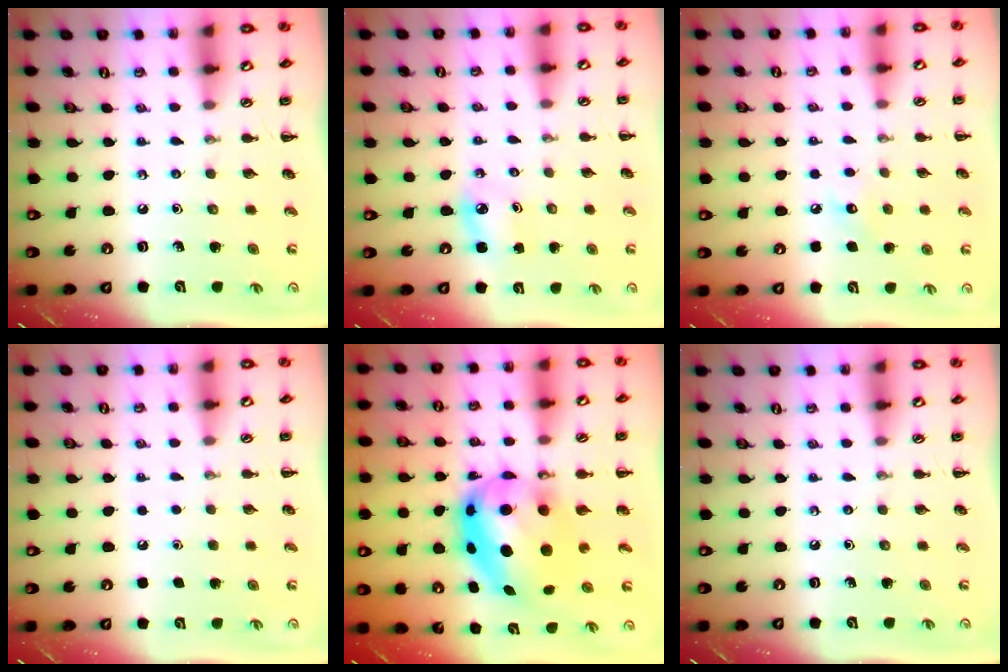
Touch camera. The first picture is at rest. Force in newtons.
{"total": 3.8, "press": 3.7, "slide": 0.8}
{"total": 6.3, "press": 6.1, "slide": 1.7}
{"total": 1.6, "press": 1.6, "slide": 0.1}
{"total": 12.8, "press": 12.4, "slide": 3.1}
{"total": 0.0}